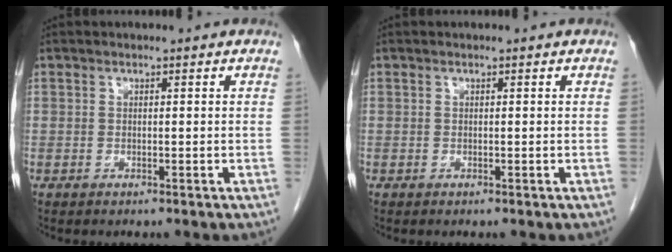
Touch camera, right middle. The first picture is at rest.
{"total": 0.0}